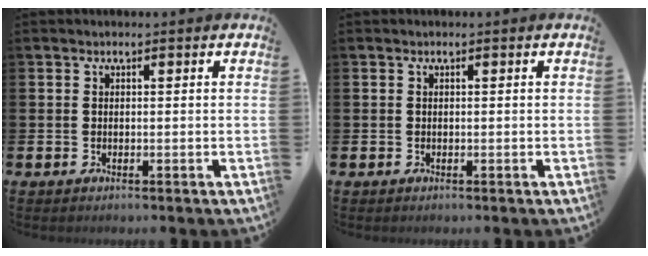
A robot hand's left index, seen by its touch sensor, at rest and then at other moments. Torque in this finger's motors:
{"motor_torque": [-0.07, -0.20, 0.05, 0.01]}